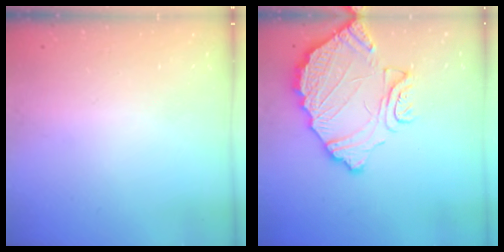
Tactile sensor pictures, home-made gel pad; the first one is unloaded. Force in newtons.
{"total": 13.6, "press": 13.6, "slide": 1.2}